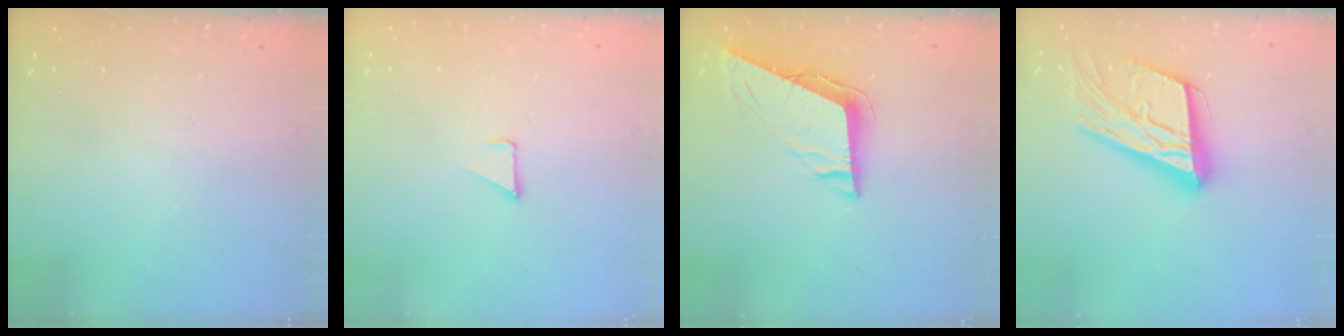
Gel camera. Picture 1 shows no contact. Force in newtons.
{"total": 2.4, "press": 2.4, "slide": 0.2}
{"total": 9.0, "press": 8.7, "slide": 2.5}
{"total": 22.7, "press": 22.3, "slide": 4.0}